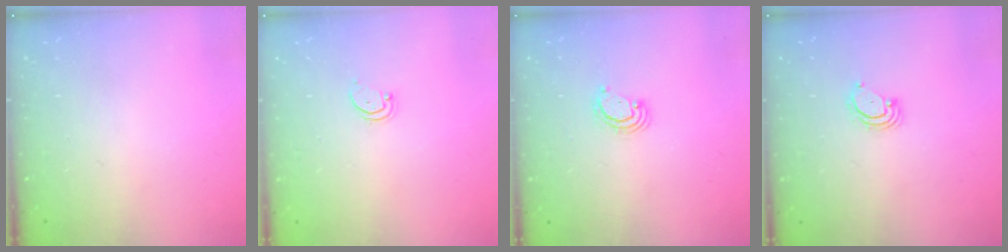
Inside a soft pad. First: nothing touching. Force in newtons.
{"total": 1.5, "press": 1.5, "slide": 0.1}
{"total": 2.5, "press": 2.5, "slide": 0.3}
{"total": 2.8, "press": 2.8, "slide": 0.3}